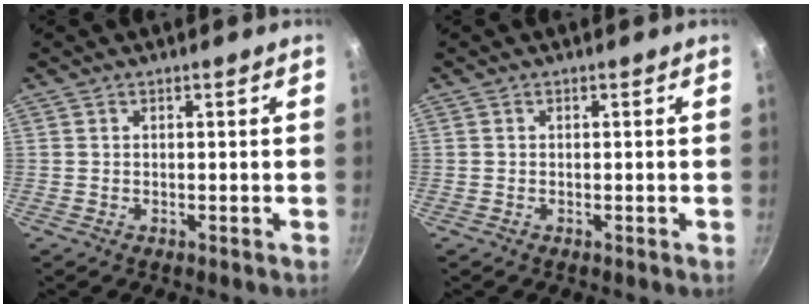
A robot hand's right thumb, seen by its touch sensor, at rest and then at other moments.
{"total": 0.0}